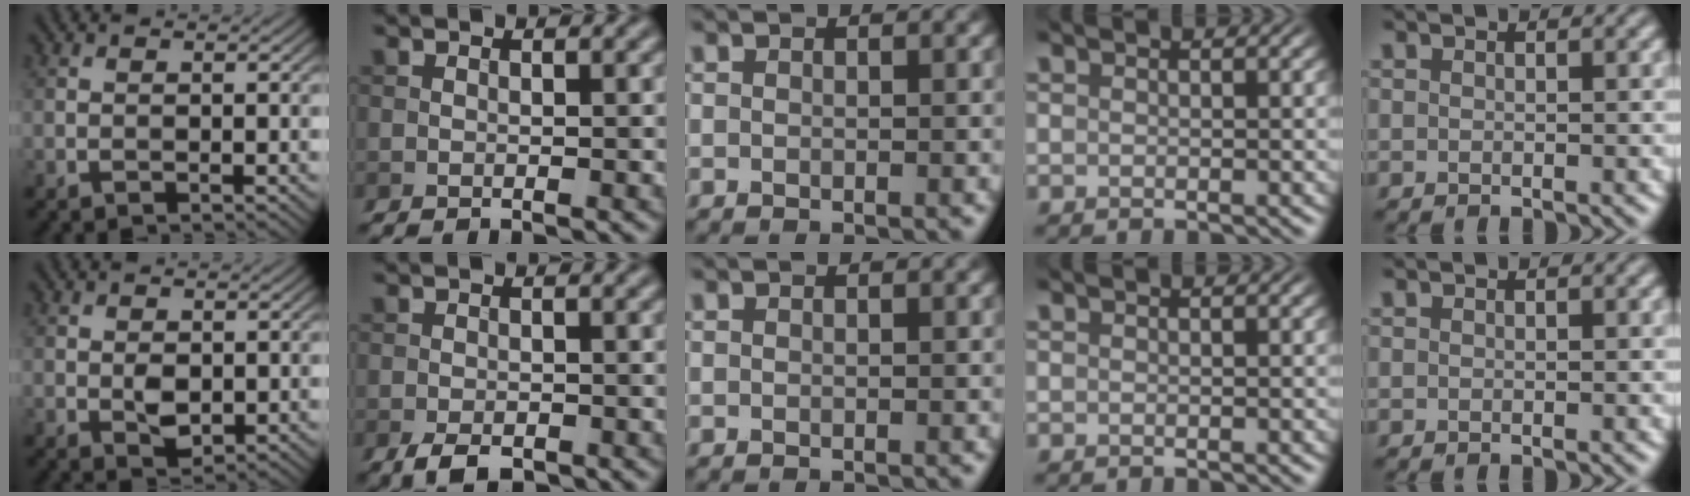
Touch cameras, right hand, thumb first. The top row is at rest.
{"thumb": {"total": 2.4, "force": [-0.1, 1.6, 1.8], "torque": [-0.036, -0.004, 0.003]}, "index": {"total": 2.8, "force": [-1.7, 1.4, 1.7], "torque": [-0.031, -0.005, -0.031]}}